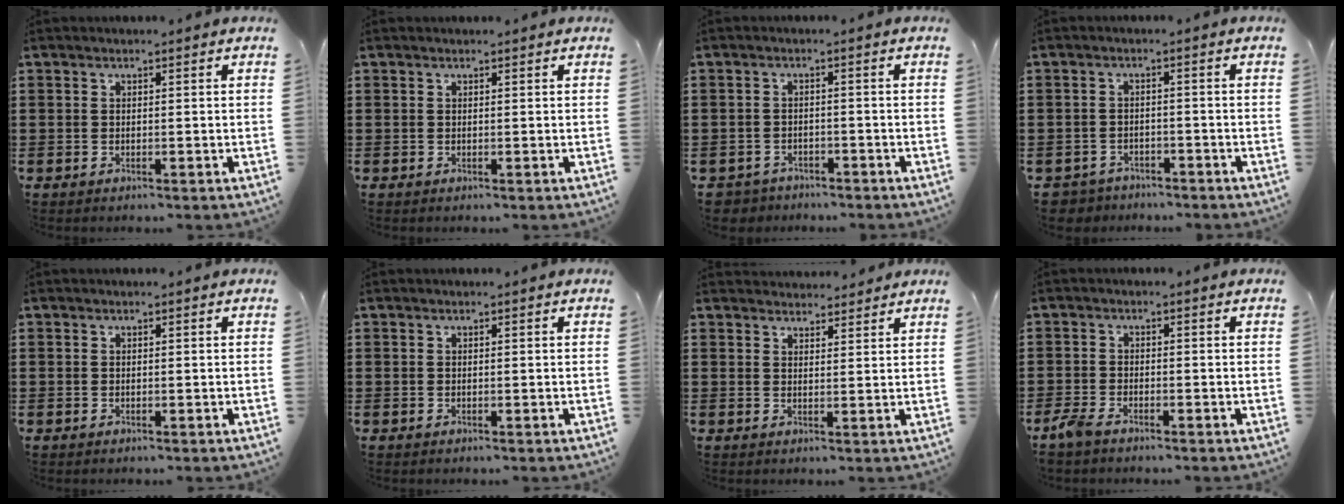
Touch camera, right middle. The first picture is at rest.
{"total": 0.0}
{"total": 2.5, "force": [-2.4, 0.7, -0.2], "torque": [-0.005, 0.000, -0.055]}
{"total": 2.7, "force": [-2.6, 0.6, -0.3], "torque": [-0.004, 0.000, -0.058]}
{"total": 0.0}
{"total": 0.0}
{"total": 2.8, "force": [2.8, 0.3, -0.4], "torque": [0.008, -0.007, 0.052]}
{"total": 2.6, "force": [-2.0, 0.8, 1.5], "torque": [-0.046, -0.002, -0.045]}